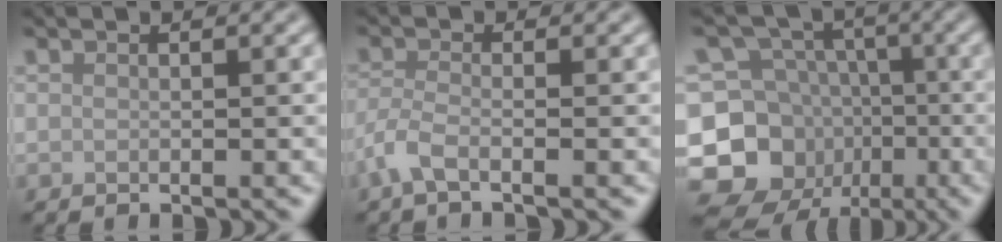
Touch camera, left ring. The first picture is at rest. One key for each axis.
{"total": 2.4, "fx": -1.5, "fy": 0.6, "fz": 1.8, "tx": -0.043, "ty": -0.006, "tz": -0.041}
{"total": 11.8, "fx": -5.0, "fy": 10.2, "fz": 3.4, "tx": -0.077, "ty": -0.005, "tz": -0.100}